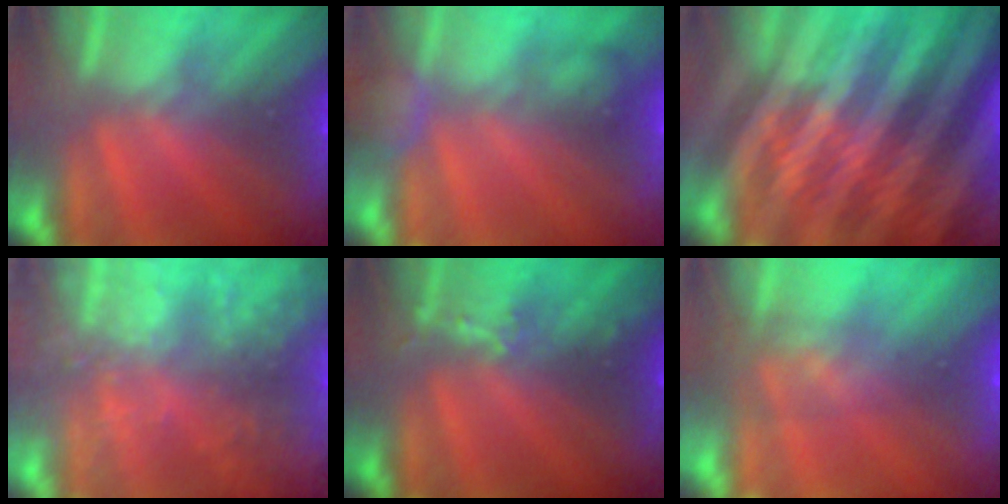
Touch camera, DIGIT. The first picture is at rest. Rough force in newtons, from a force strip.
{"total": 2.5}
{"total": 6.8}
{"total": 9.2}
{"total": 2.6}
{"total": 5.9}